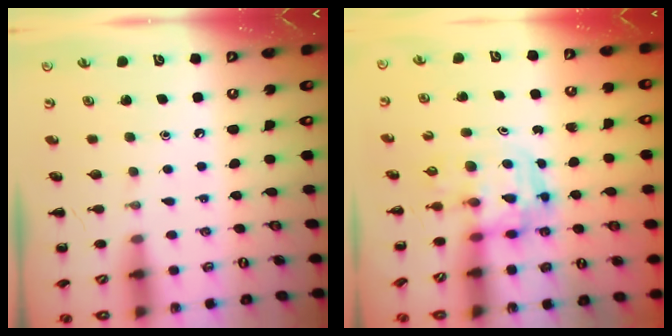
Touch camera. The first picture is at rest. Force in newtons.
{"total": 3.6, "press": 3.5, "slide": 0.6}